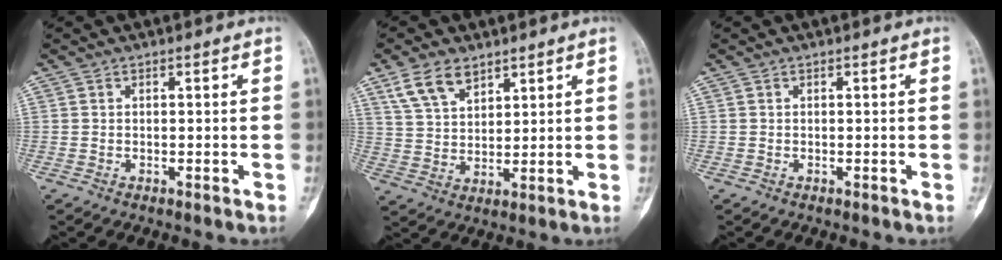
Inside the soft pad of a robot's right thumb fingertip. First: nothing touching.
{"total": 7.9, "force": [5.1, 4.3, 4.2], "torque": [-0.068, -0.019, 0.106]}
{"total": 0.0}